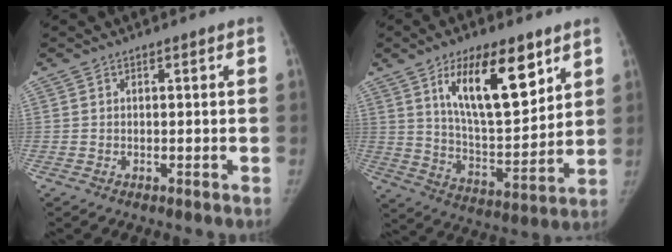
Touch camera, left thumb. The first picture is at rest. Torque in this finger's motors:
{"motor_torque": [1.56, 1.77, 1.58, -1.19, 0.19]}